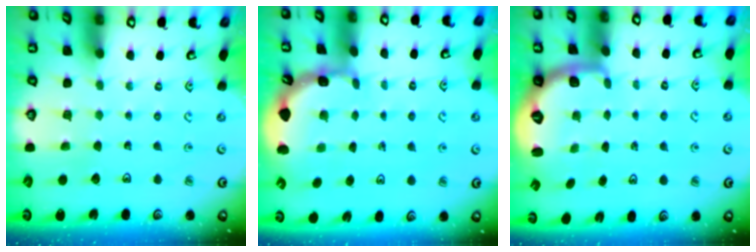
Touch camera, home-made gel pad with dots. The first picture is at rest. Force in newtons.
{"total": 2.2, "press": 2.2, "slide": 0.1}
{"total": 2.6, "press": 1.6, "slide": 2.1}